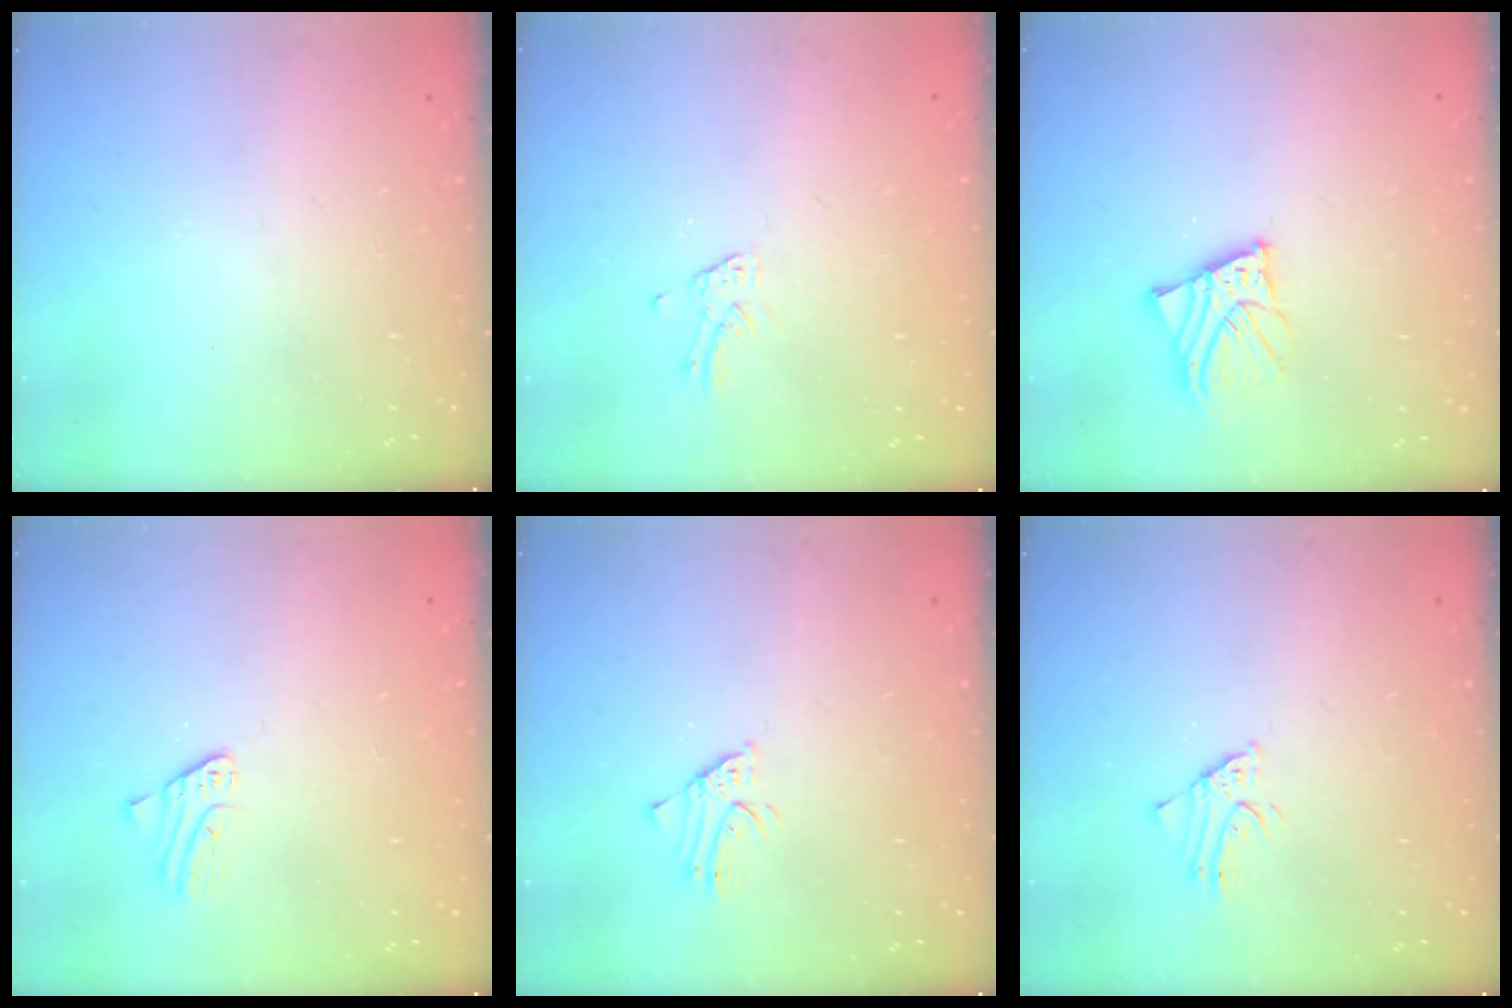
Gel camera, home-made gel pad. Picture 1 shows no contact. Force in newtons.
{"total": 1.1, "press": 1.1, "slide": 0.1}
{"total": 6.4, "press": 6.4, "slide": 0.8}
{"total": 2.4, "press": 2.4, "slide": 0.2}
{"total": 1.9, "press": 1.9, "slide": 0.1}
{"total": 1.9, "press": 1.9, "slide": 0.1}